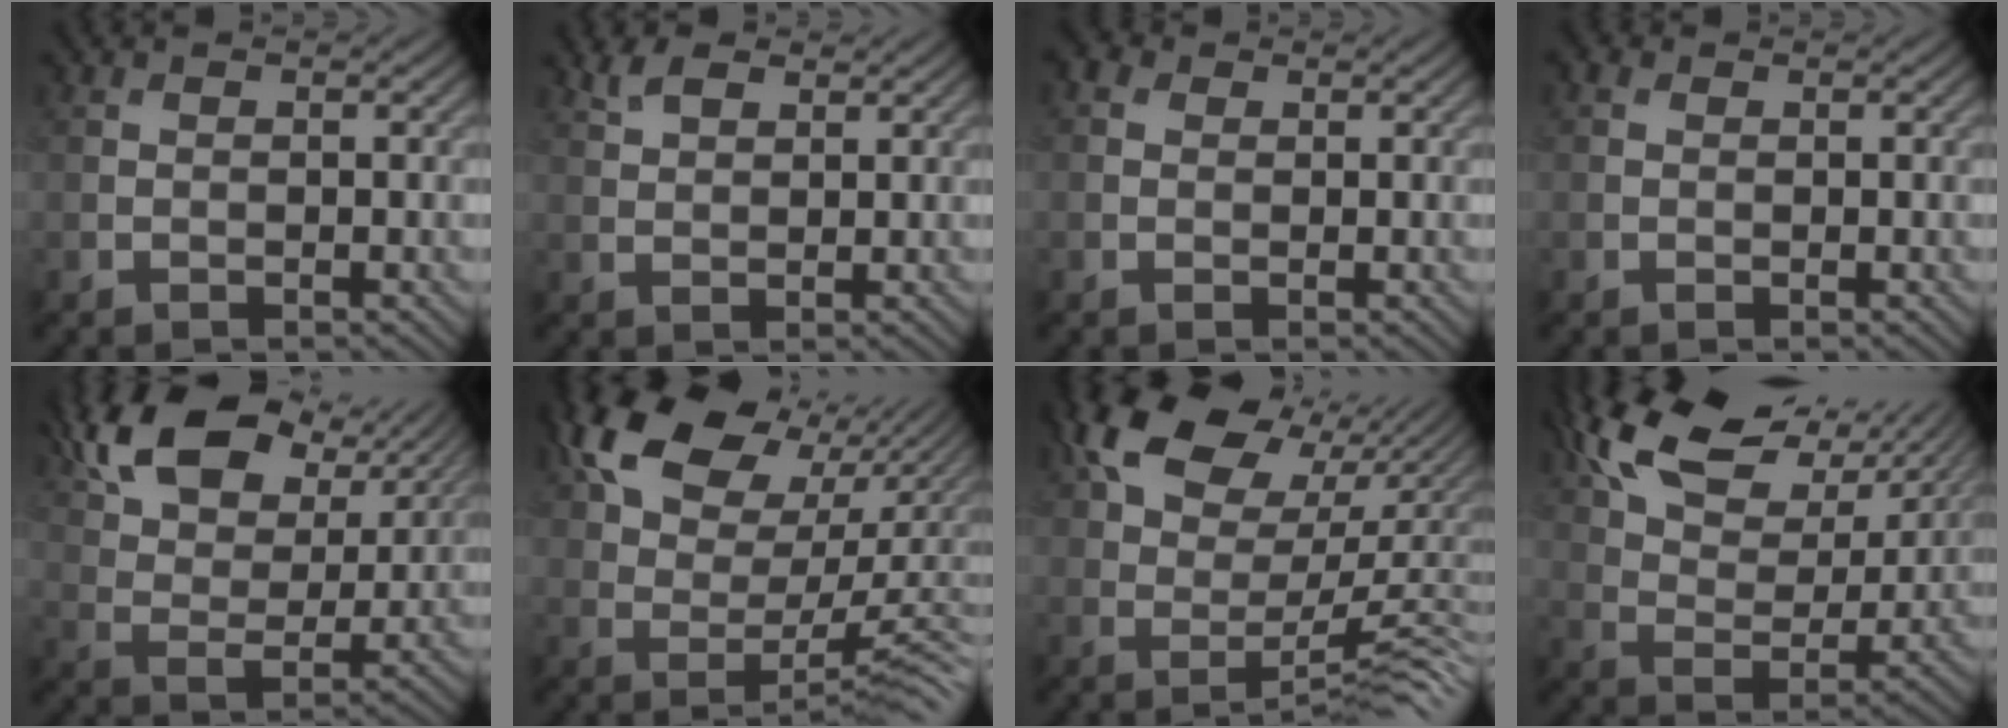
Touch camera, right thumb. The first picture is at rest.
{"total": 3.4, "force": [2.7, 1.5, 1.5], "torque": [-0.039, 0.006, 0.060]}
{"total": 1.4, "force": [0.3, 1.3, 0.4], "torque": [-0.006, 0.001, 0.002]}
{"total": 0.9, "force": [0.2, 0.8, 0.2], "torque": [-0.004, 0.000, 0.001]}
{"total": 15.2, "force": [9.1, 7.5, 9.6], "torque": [-0.192, 0.021, 0.139]}
{"total": 13.3, "force": [6.0, 7.3, 9.4], "torque": [-0.162, 0.005, 0.113]}
{"total": 13.2, "force": [4.8, 7.0, 10.1], "torque": [-0.162, 0.009, 0.086]}
{"total": 14.7, "force": [9.0, 7.2, 9.0], "torque": [-0.185, 0.011, 0.160]}